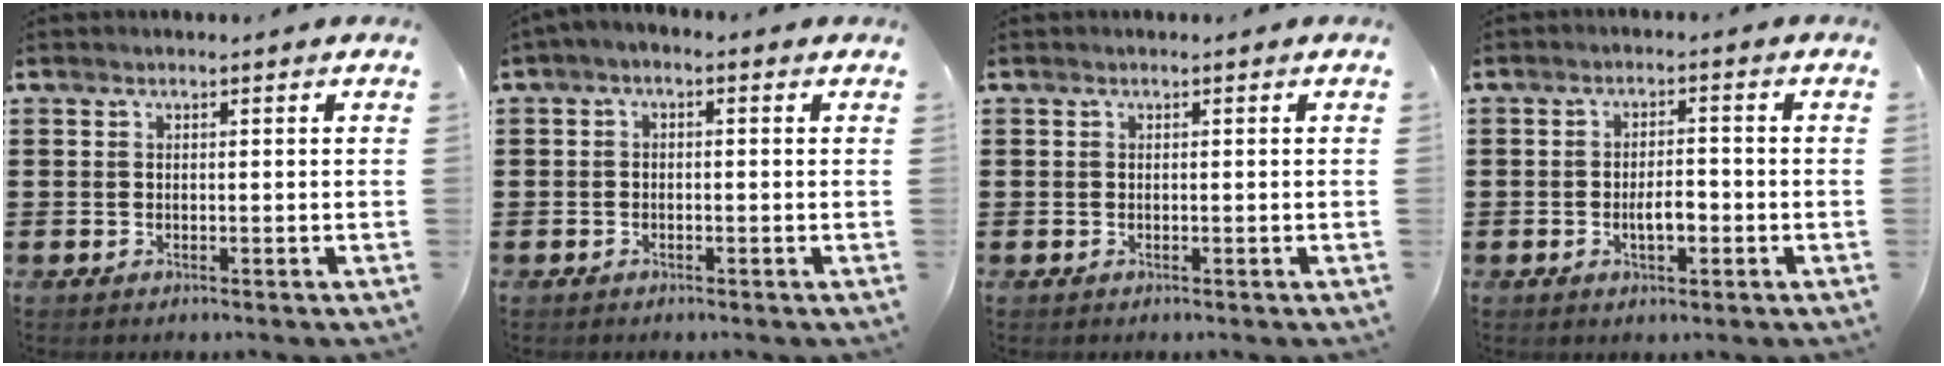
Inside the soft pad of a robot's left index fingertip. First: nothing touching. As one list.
[{"total": 1.3, "force": [-1.1, 0.3, 0.6], "torque": [-0.012, -0.001, -0.021]}, {"total": 0.0}, {"total": 3.8, "force": [-1.0, 1.5, 3.3], "torque": [-0.060, 0.005, -0.019]}]